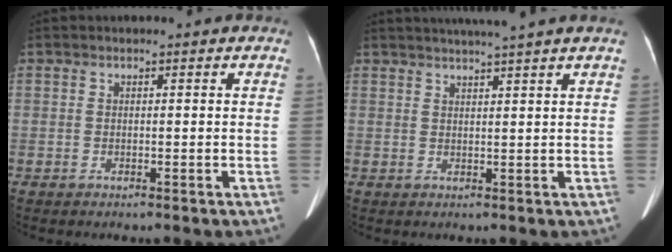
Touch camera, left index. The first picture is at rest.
{"total": 7.4, "force": [6.3, -1.4, 3.7], "torque": [-0.051, 0.013, 0.077]}